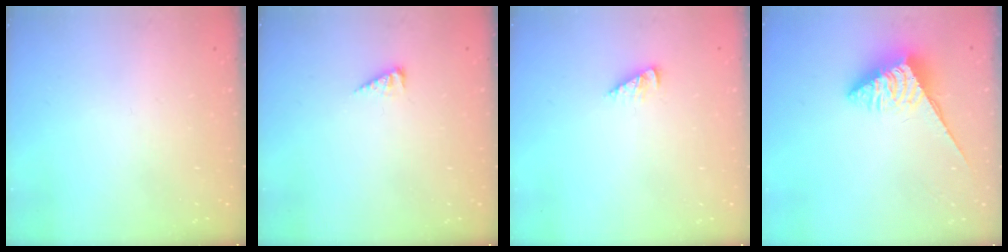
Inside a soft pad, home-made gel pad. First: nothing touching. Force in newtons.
{"total": 3.0, "press": 2.9, "slide": 0.4}
{"total": 3.6, "press": 3.6, "slide": 0.0}
{"total": 5.6, "press": 5.6, "slide": 0.2}